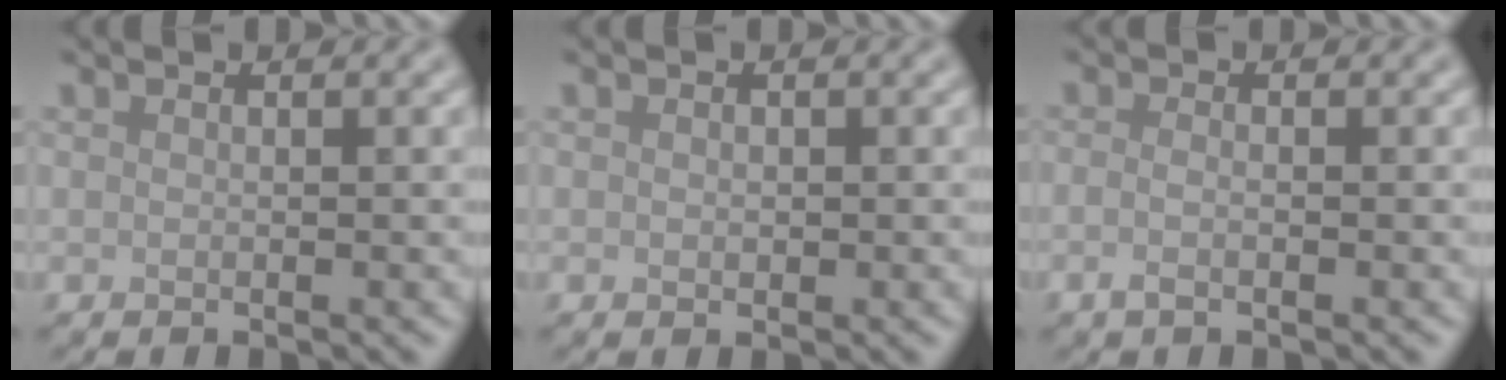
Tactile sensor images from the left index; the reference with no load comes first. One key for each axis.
{"total": 0.6, "fx": 0.0, "fy": 0.5, "fz": 0.3, "tx": -0.003, "ty": -0.002, "tz": 0.000}
{"total": 1.4, "fx": -0.5, "fy": 0.6, "fz": 1.2, "tx": -0.027, "ty": -0.004, "tz": -0.014}